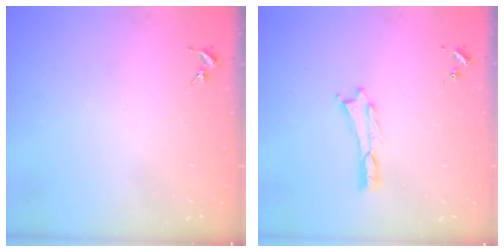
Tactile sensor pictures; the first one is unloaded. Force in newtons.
{"total": 0.0}